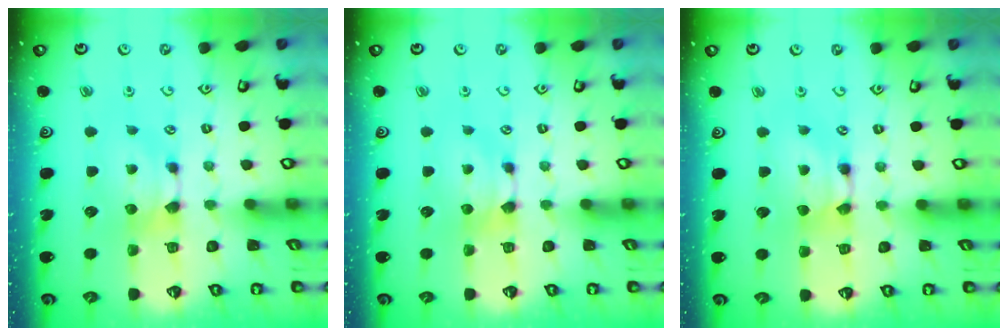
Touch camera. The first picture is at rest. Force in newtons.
{"total": 0.0}
{"total": 1.9, "press": 1.9, "slide": 0.1}